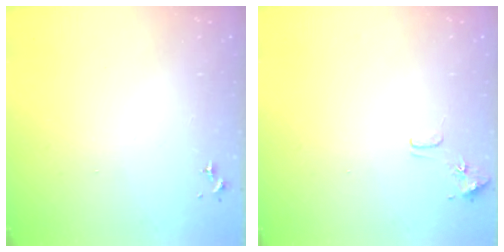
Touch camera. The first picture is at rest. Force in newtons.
{"total": 8.1, "press": 8.1, "slide": 0.7}